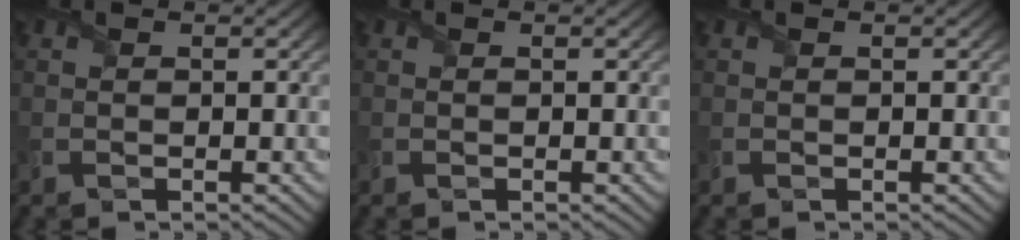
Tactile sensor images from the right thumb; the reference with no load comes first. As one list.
[{"total": 0.0}, {"total": 0.0}]